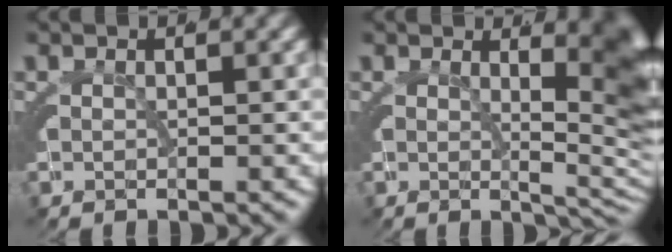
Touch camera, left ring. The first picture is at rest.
{"total": 7.5, "force": [0.4, 2.2, 7.2], "torque": [-0.047, 0.000, 0.008]}